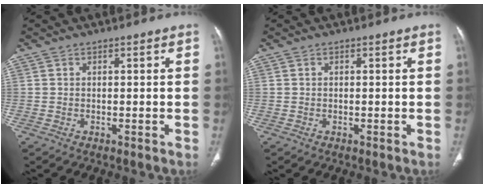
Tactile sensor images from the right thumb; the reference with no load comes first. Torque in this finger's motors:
{"motor_torque": [0.03, -0.32, -0.20, 0.21, -0.05]}